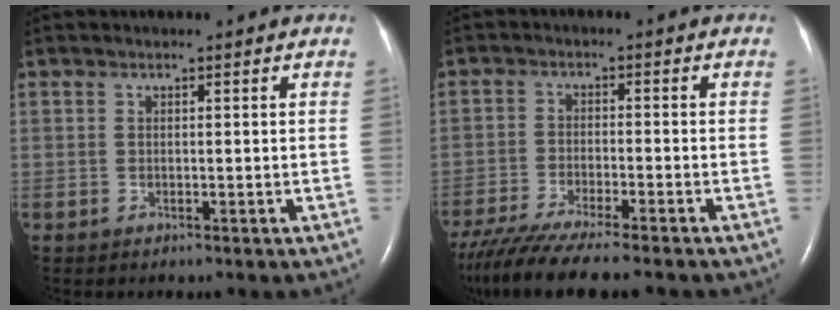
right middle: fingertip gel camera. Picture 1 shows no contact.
{"total": 12.8, "force": [-10.8, 0.8, 6.9], "torque": [-0.117, -0.032, -0.174]}